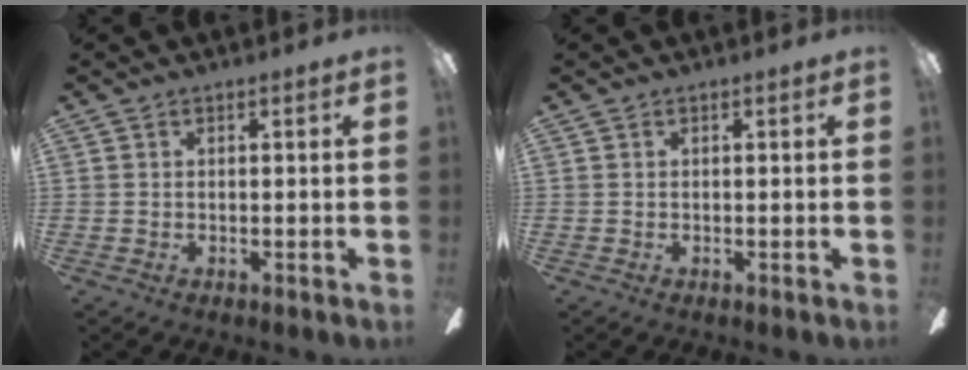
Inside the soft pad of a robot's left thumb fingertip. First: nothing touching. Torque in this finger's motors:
{"motor_torque": [0.00, 0.00, 0.00, 0.00, 0.00]}